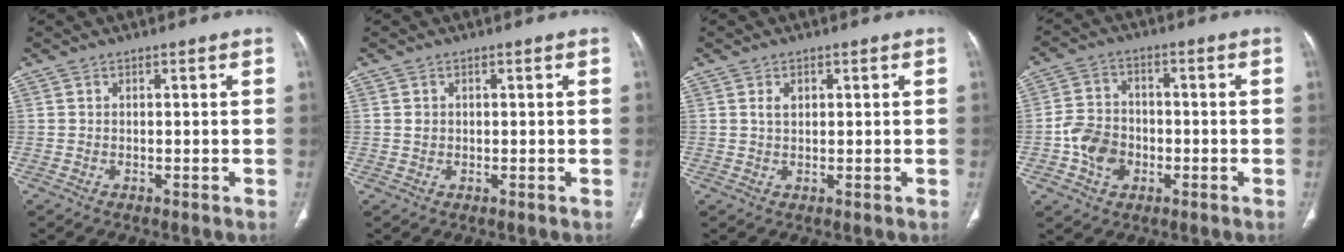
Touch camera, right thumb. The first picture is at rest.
{"total": 1.2, "force": [0.2, 1.1, 0.5], "torque": [-0.006, 0.001, 0.005]}
{"total": 2.0, "force": [0.7, 1.3, 1.4], "torque": [-0.022, 0.001, 0.015]}
{"total": 8.2, "force": [-2.4, 6.5, 4.4], "torque": [-0.059, 0.017, -0.046]}